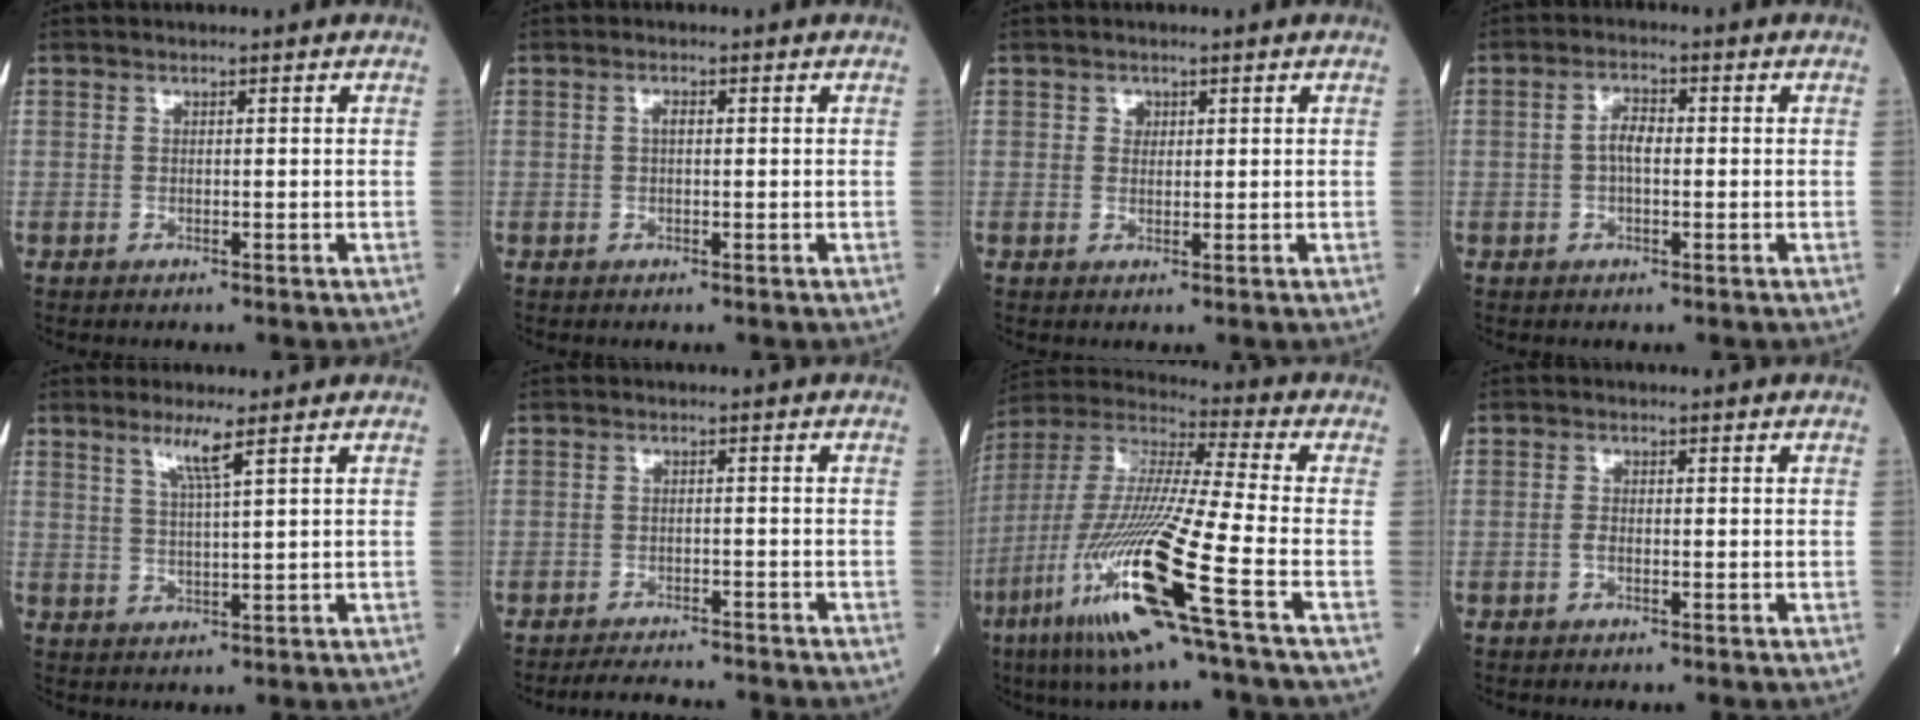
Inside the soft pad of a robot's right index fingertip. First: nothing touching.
{"total": 1.1, "force": [0.2, 0.5, 1.0], "torque": [-0.018, 0.003, 0.001]}
{"total": 1.2, "force": [0.4, 1.0, 0.4], "torque": [0.000, -0.001, 0.005]}
{"total": 3.0, "force": [-0.3, 1.3, 2.7], "torque": [-0.049, 0.011, -0.008]}
{"total": 3.8, "force": [2.2, -0.7, 3.0], "torque": [-0.063, -0.004, 0.046]}
{"total": 7.1, "force": [-6.8, 0.4, 2.0], "torque": [-0.025, -0.012, -0.100]}
{"total": 20.2, "force": [-8.4, -0.4, 18.4], "torque": [-0.405, -0.043, -0.171]}
{"total": 1.1, "force": [-0.4, 0.5, 0.9], "torque": [-0.016, 0.002, -0.005]}